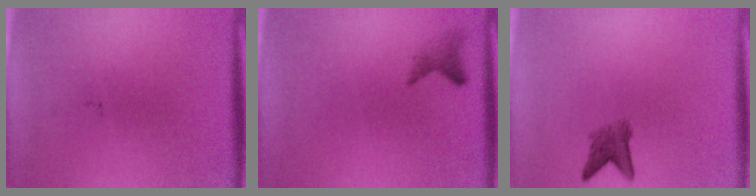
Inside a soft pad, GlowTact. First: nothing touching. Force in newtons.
{"total": 1.4}
{"total": 3.0}